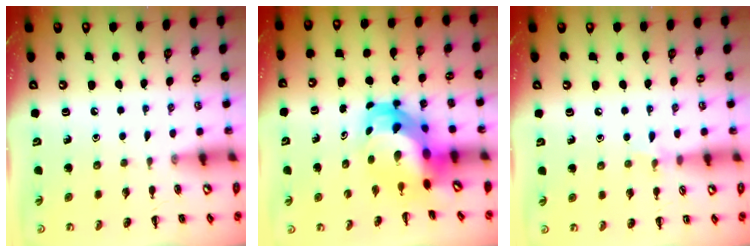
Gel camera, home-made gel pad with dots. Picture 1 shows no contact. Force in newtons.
{"total": 6.2, "press": 6.0, "slide": 1.7}
{"total": 4.8, "press": 4.5, "slide": 1.7}